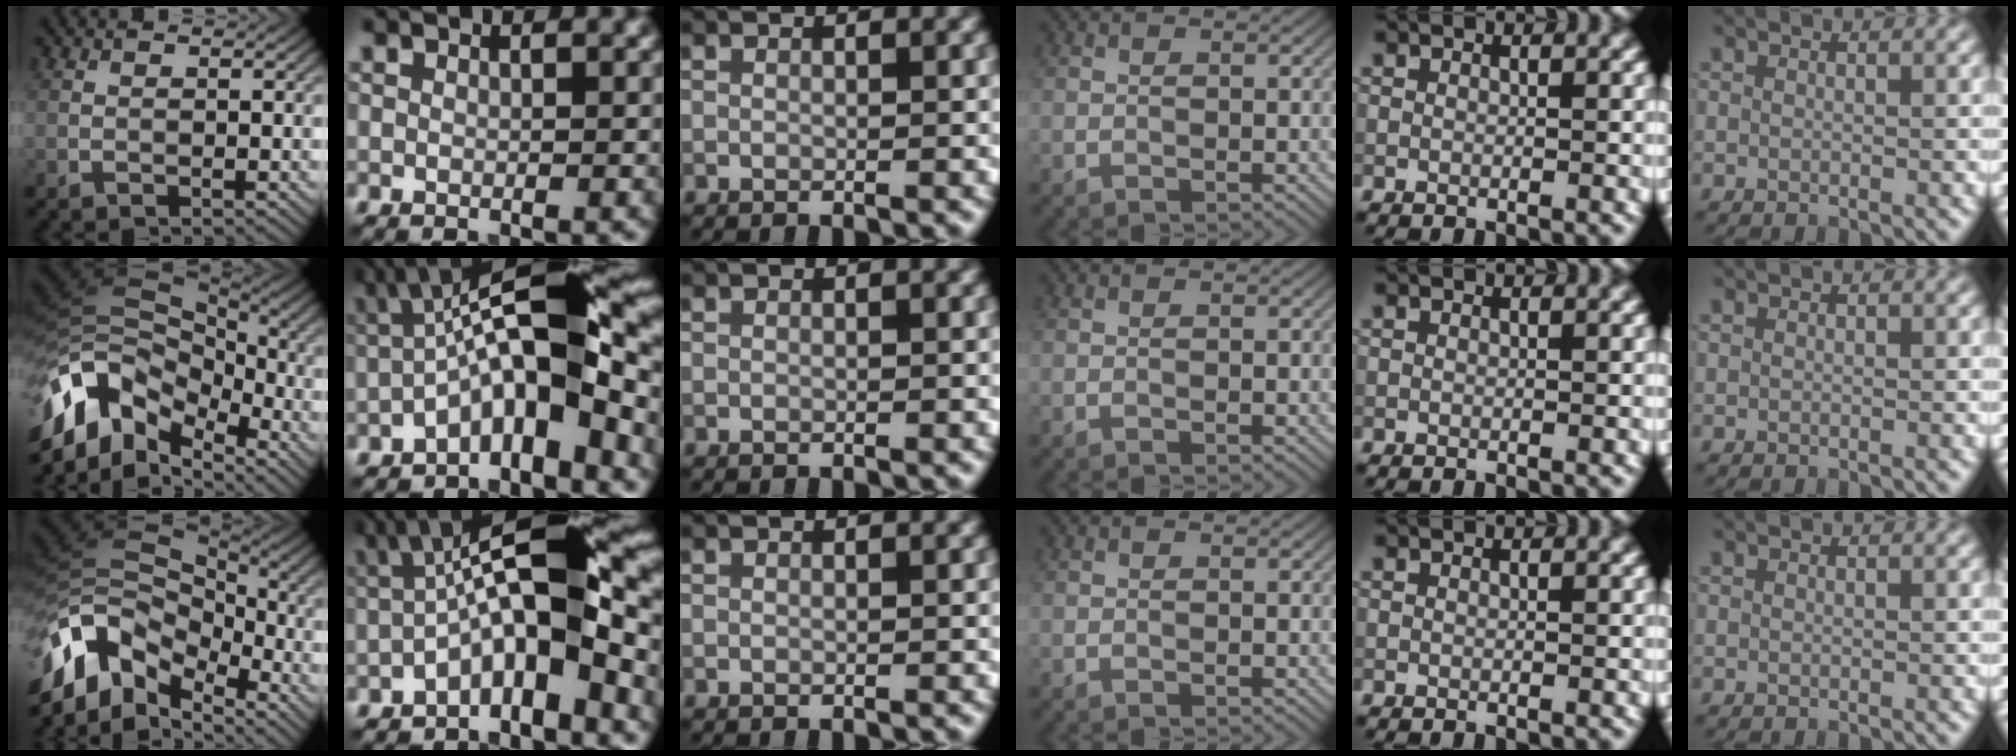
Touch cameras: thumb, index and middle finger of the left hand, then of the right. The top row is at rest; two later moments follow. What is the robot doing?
{"motion": "lift_and_place", "object": "coin"}